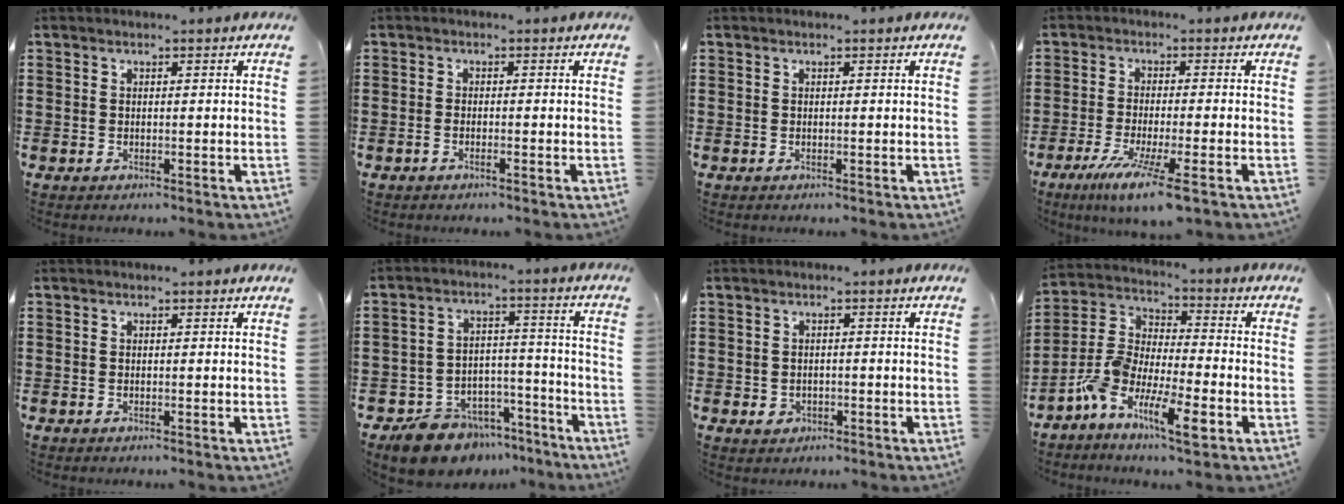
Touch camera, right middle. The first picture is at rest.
{"total": 0.9, "force": [-0.7, 0.1, 0.7], "torque": [-0.014, -0.004, -0.011]}
{"total": 0.0}
{"total": 6.9, "force": [-4.2, 0.3, 5.4], "torque": [-0.104, -0.018, -0.074]}
{"total": 0.0}
{"total": 8.6, "force": [-7.8, 3.4, 1.1], "torque": [-0.022, 0.041, -0.147]}
{"total": 1.3, "force": [-0.5, 1.1, 0.5], "torque": [-0.014, -0.001, -0.010]}
{"total": 10.1, "force": [-6.3, 2.9, 7.4], "torque": [-0.178, -0.015, -0.130]}